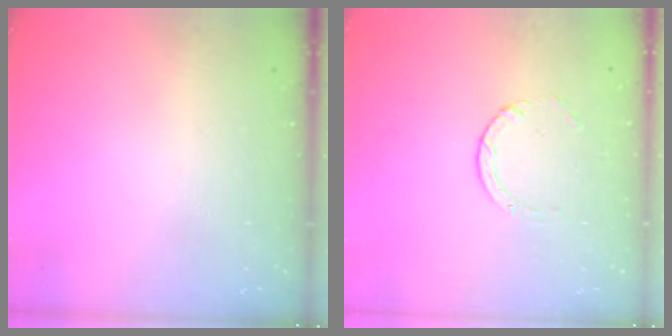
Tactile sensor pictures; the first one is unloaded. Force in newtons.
{"total": 1.0, "press": 1.0, "slide": 0.1}